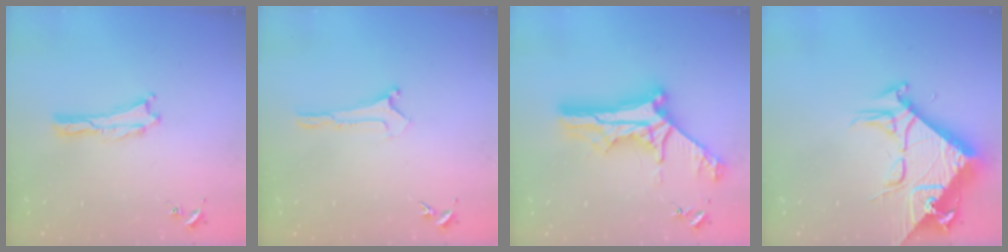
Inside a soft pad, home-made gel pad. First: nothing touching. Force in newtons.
{"total": 0.0}
{"total": 13.8, "press": 13.8, "slide": 1.0}
{"total": 9.8, "press": 9.8, "slide": 1.1}